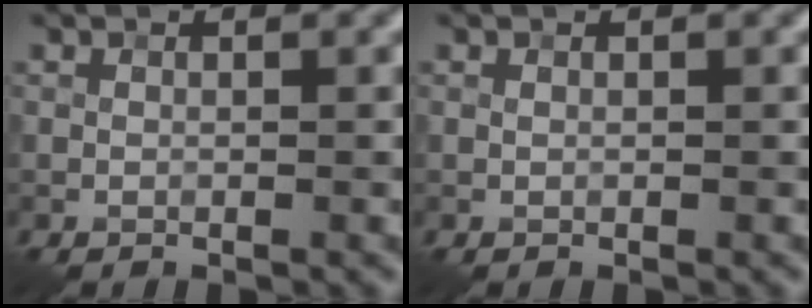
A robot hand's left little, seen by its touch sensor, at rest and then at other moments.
{"total": 0.0}